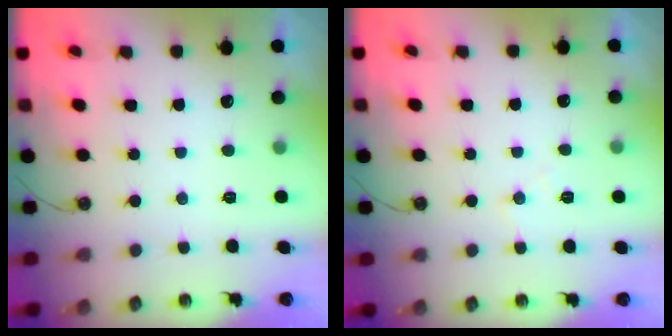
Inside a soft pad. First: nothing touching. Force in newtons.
{"total": 6.9, "press": 6.8, "slide": 1.0}